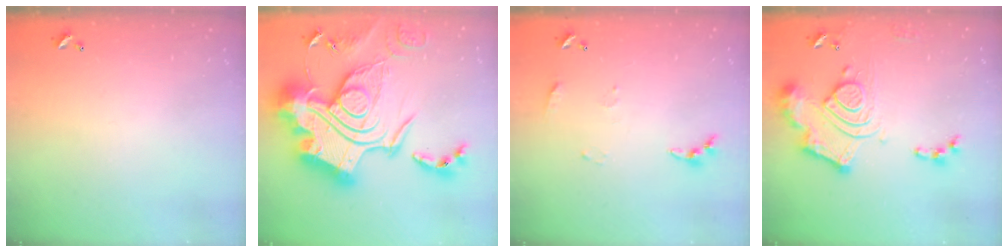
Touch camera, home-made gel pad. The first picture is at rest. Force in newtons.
{"total": 0.6, "press": 0.6, "slide": 0.0}
{"total": 6.4, "press": 6.4, "slide": 0.7}
{"total": 16.2, "press": 16.1, "slide": 1.9}